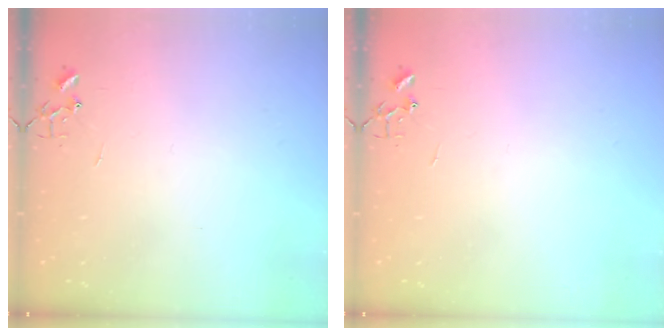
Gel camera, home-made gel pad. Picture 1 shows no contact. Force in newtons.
{"total": 0.0}